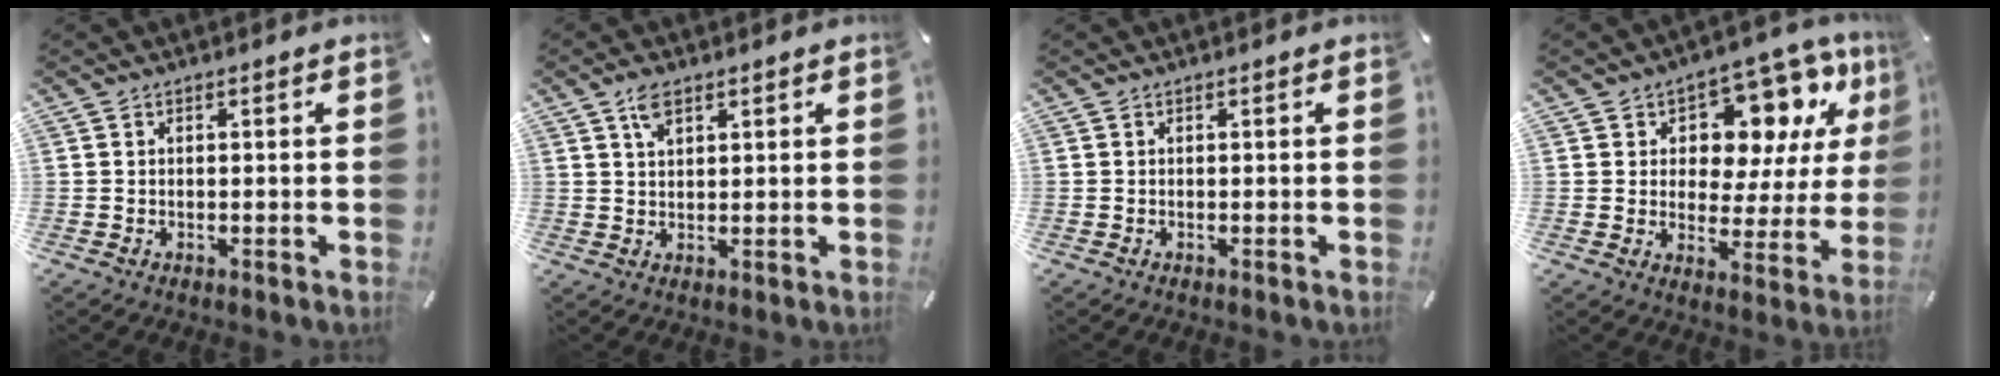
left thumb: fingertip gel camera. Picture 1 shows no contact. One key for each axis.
{"total": 3.8, "fx": 2.3, "fy": 1.8, "fz": 2.5, "tx": -0.048, "ty": -0.002, "tz": 0.039}
{"total": 0.0}
{"total": 13.1, "fx": 8.4, "fy": 7.7, "fz": 6.3, "tx": -0.086, "ty": -0.071, "tz": 0.143}